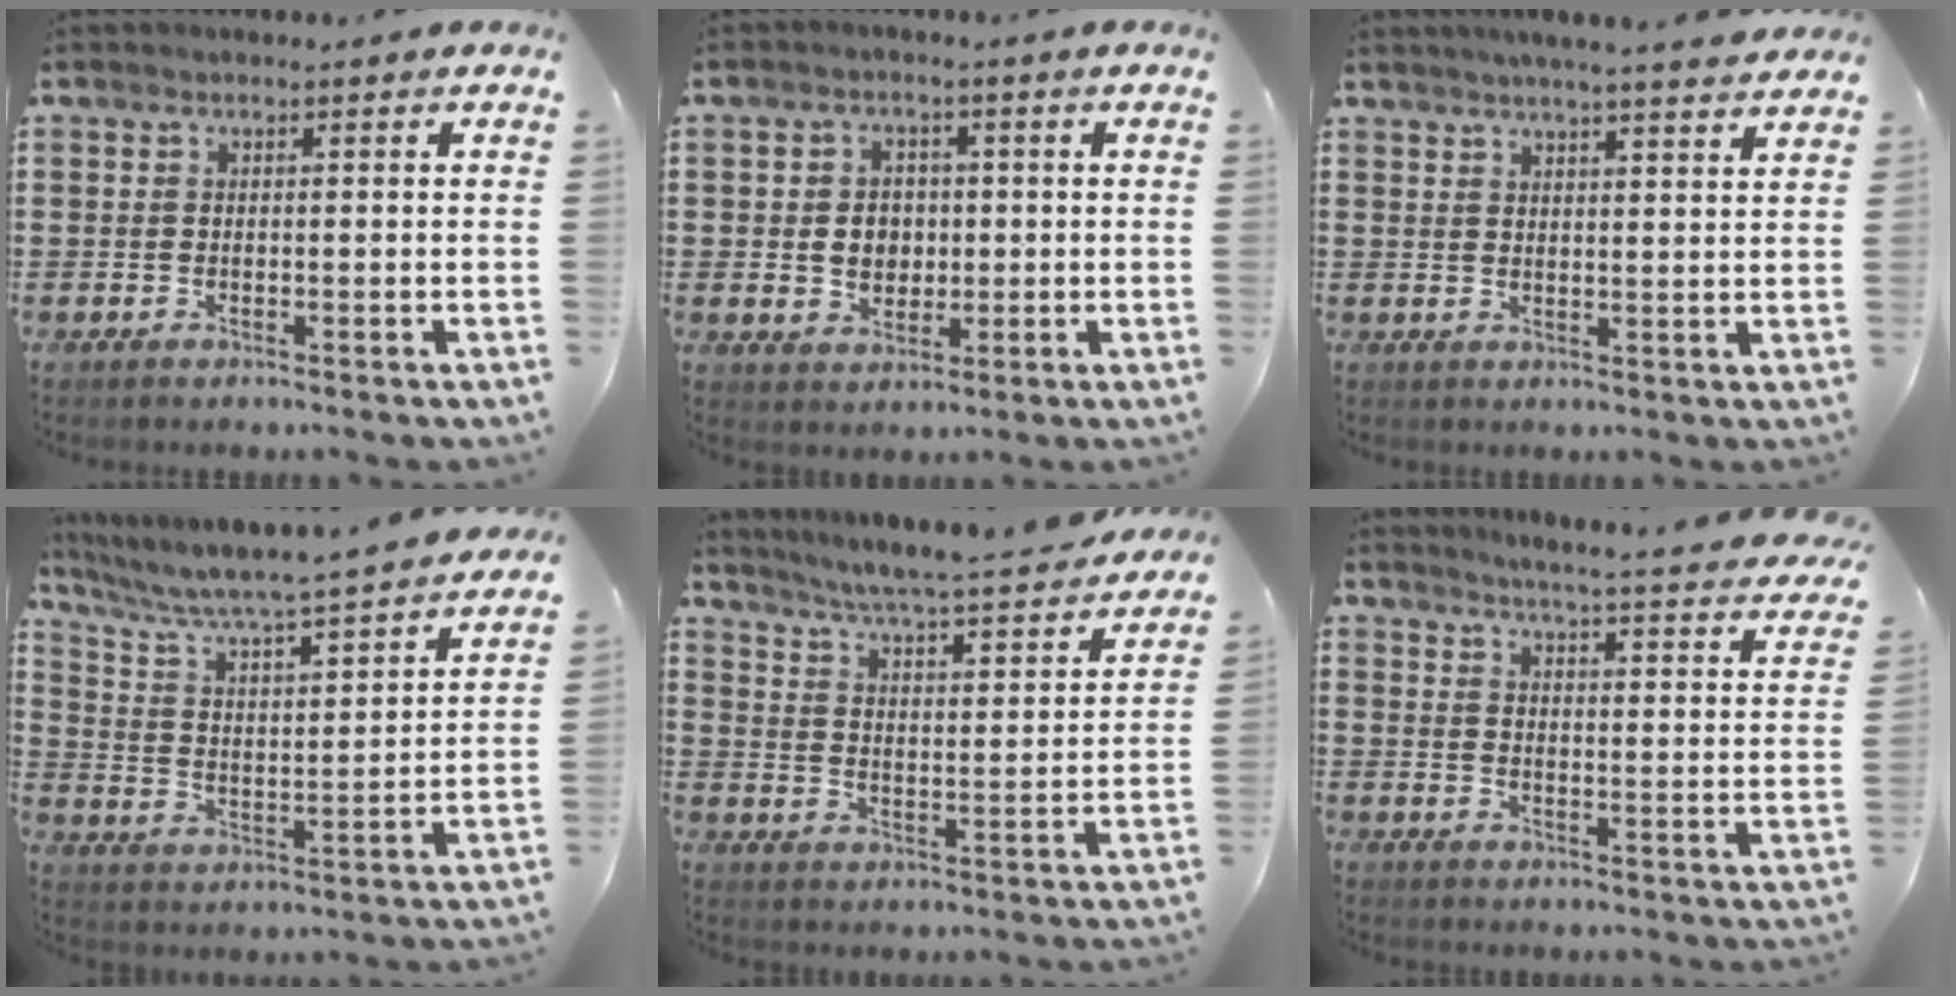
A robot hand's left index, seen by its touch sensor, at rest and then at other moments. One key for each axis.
{"total": 4.2, "fx": 0.1, "fy": 3.5, "fz": 2.4, "tx": -0.042, "ty": 0.003, "tz": -0.005}
{"total": 3.9, "fx": 3.6, "fy": -0.6, "fz": 1.2, "tx": -0.036, "ty": -0.013, "tz": 0.063}
{"total": 5.2, "fx": 4.7, "fy": -0.3, "fz": 2.2, "tx": -0.067, "ty": -0.045, "tz": 0.070}
{"total": 5.1, "fx": 4.9, "fy": -0.7, "fz": 1.5, "tx": -0.053, "ty": -0.044, "tz": 0.076}
{"total": 3.7, "fx": 3.3, "fy": -0.8, "fz": 1.3, "tx": -0.038, "ty": -0.040, "tz": 0.045}